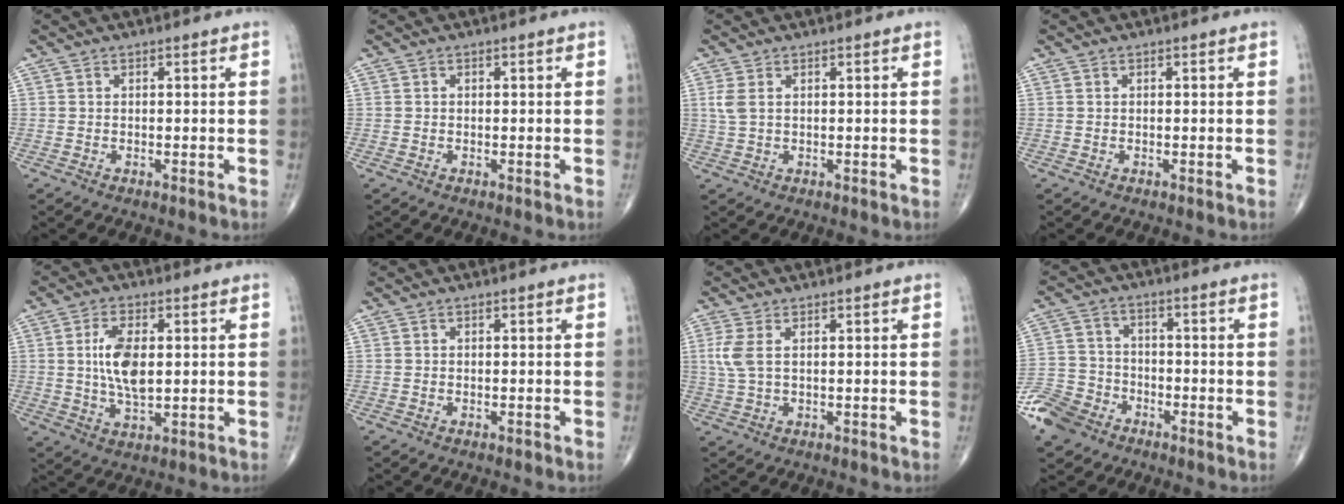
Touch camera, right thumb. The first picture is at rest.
{"total": 0.0}
{"total": 2.7, "force": [0.8, 1.5, 2.1], "torque": [-0.059, 0.007, 0.020]}
{"total": 0.0}
{"total": 8.8, "force": [1.1, 4.2, 7.7], "torque": [-0.147, -0.007, 0.023]}
{"total": 0.0}
{"total": 3.9, "force": [1.0, 1.7, 3.4], "torque": [-0.097, 0.004, 0.026]}
{"total": 10.5, "force": [-6.6, 7.3, 3.8], "torque": [-0.071, 0.027, -0.132]}